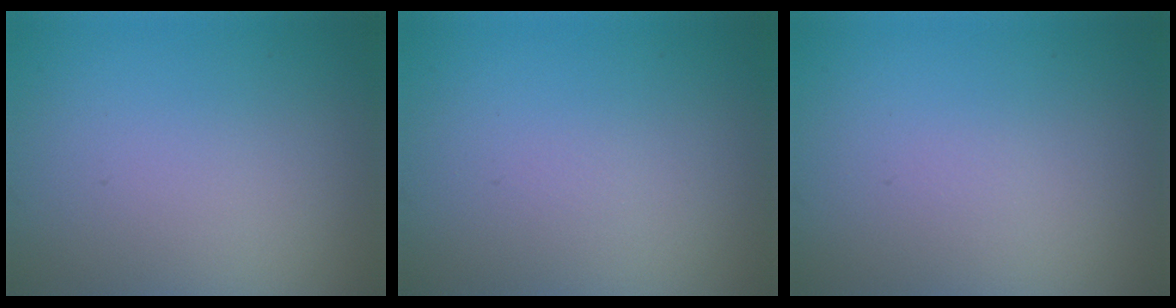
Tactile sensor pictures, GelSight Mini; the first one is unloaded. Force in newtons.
{"total": 0.0}
{"total": 0.0}